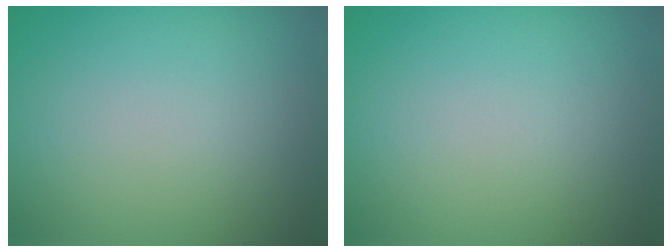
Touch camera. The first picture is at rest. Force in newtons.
{"total": 0.0}